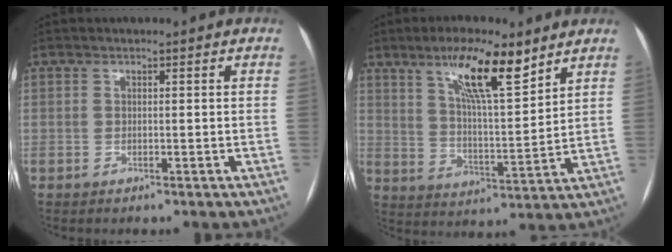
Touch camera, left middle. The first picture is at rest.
{"total": 12.4, "force": [8.0, 2.0, 9.2], "torque": [-0.162, 0.002, 0.139]}